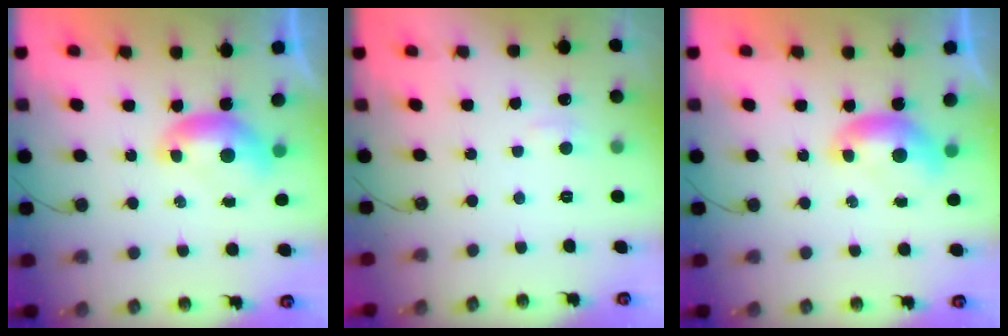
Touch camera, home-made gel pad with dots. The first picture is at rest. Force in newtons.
{"total": 1.9, "press": 1.8, "slide": 0.6}
{"total": 0.0}